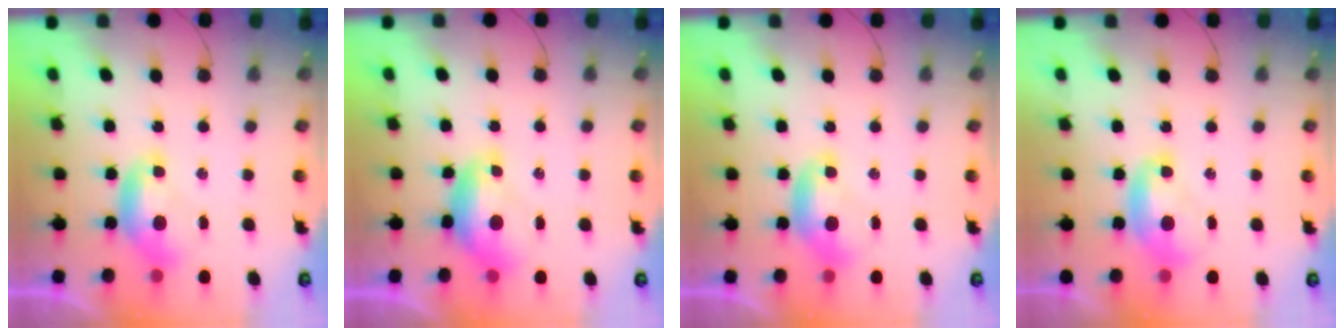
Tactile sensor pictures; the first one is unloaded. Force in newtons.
{"total": 1.2, "press": 1.1, "slide": 0.6}
{"total": 0.0}
{"total": 1.5, "press": 1.5, "slide": 0.1}